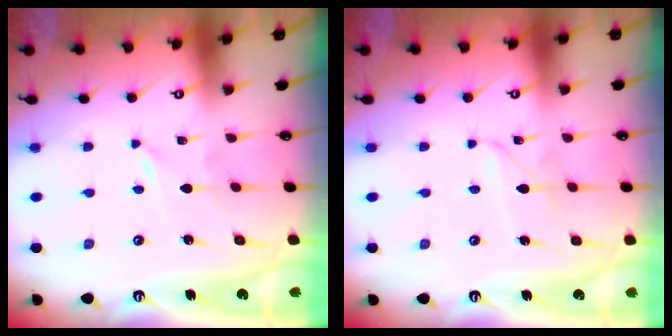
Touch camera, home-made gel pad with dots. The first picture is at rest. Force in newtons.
{"total": 2.6, "press": 2.6, "slide": 0.2}